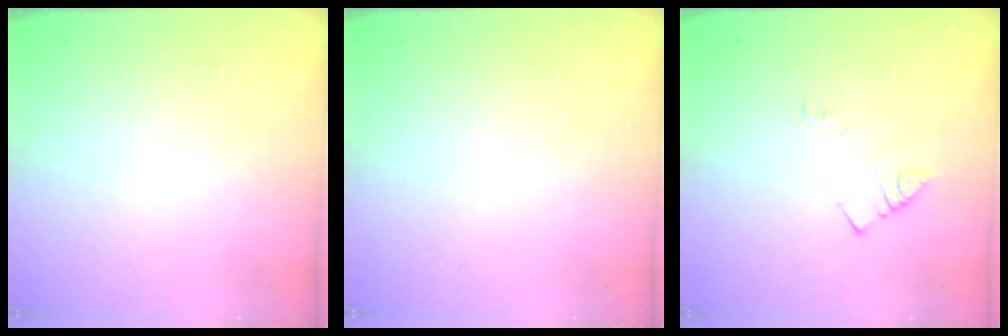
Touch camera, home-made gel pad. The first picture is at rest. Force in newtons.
{"total": 0.0}
{"total": 2.9, "press": 2.9, "slide": 0.6}